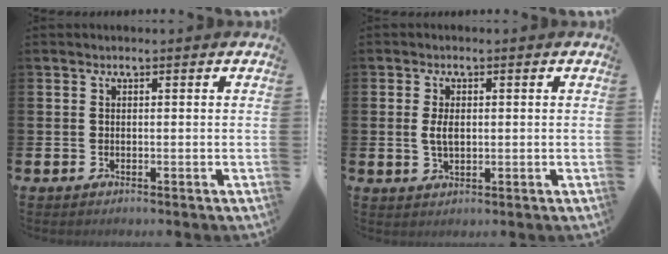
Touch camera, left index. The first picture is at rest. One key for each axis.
{"total": 2.9, "fx": 0.3, "fy": 1.6, "fz": 2.4, "tx": -0.038, "ty": 0.002, "tz": 0.002}